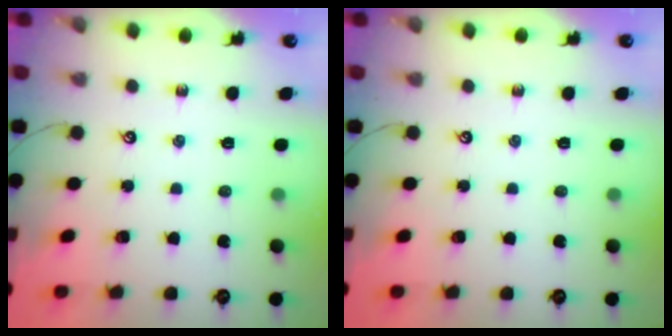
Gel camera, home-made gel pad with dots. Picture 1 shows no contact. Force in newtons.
{"total": 0.0}